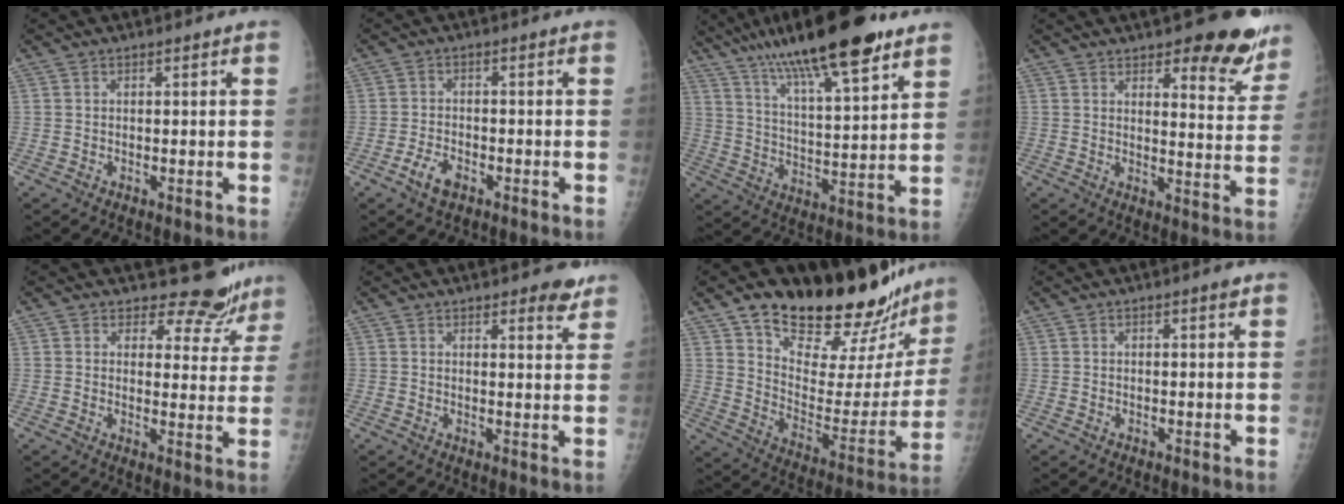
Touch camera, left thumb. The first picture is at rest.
{"total": 4.0, "force": [-2.2, 2.2, 2.5], "torque": [-0.047, 0.009, -0.038]}
{"total": 21.9, "force": [14.6, 5.0, 15.6], "torque": [-0.258, -0.040, 0.242]}
{"total": 12.2, "force": [8.7, 4.3, 7.3], "torque": [-0.044, -0.057, 0.107]}
{"total": 8.6, "force": [7.9, 3.4, 0.1], "torque": [0.037, -0.066, 0.082]}
{"total": 4.0, "force": [3.2, 1.4, 2.0], "torque": [-0.005, -0.021, 0.039]}
{"total": 27.2, "force": [22.2, 8.5, 13.2], "torque": [-0.157, -0.128, 0.322]}
{"total": 0.7, "force": [0.5, 0.1, 0.6], "torque": [-0.007, -0.002, 0.006]}